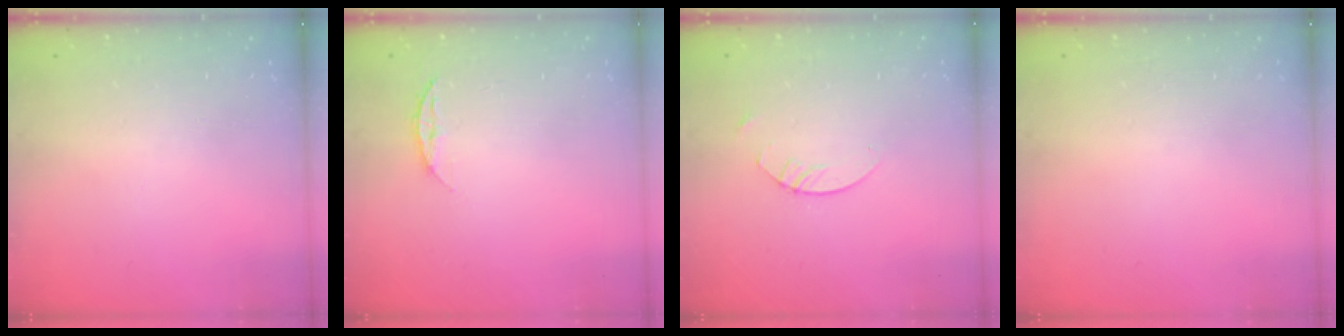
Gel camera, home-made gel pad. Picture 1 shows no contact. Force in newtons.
{"total": 5.1, "press": 5.1, "slide": 0.7}
{"total": 2.4, "press": 2.4, "slide": 0.1}
{"total": 0.0}